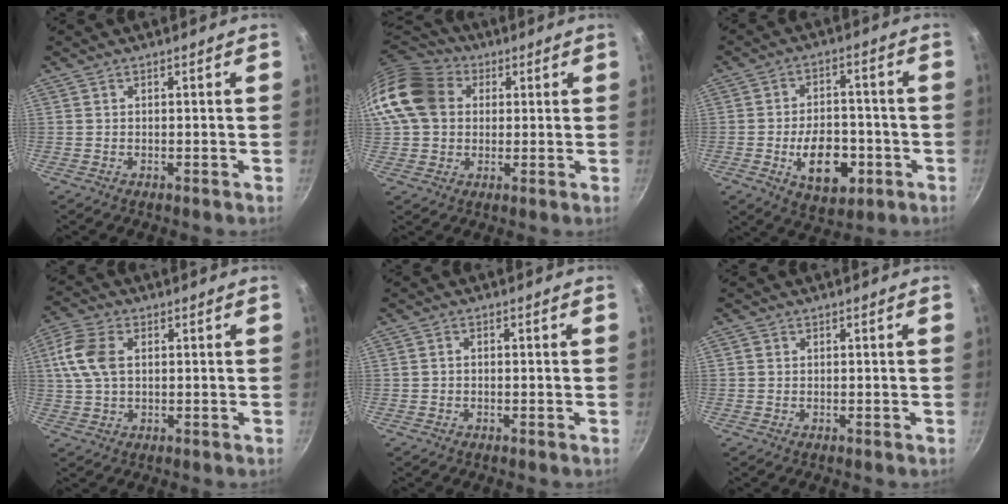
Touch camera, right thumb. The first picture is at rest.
{"total": 16.3, "force": [3.3, 13.1, 9.0], "torque": [-0.167, 0.028, 0.046]}
{"total": 12.5, "force": [-3.8, 7.8, 9.1], "torque": [-0.108, 0.018, -0.051]}
{"total": 8.9, "force": [1.8, 5.6, 6.6], "torque": [-0.137, 0.010, 0.028]}
{"total": 0.9, "force": [-0.2, 0.7, 0.5], "torque": [-0.012, 0.006, -0.004]}
{"total": 0.7, "force": [0.1, 0.6, 0.1], "torque": [-0.001, 0.002, -0.001]}